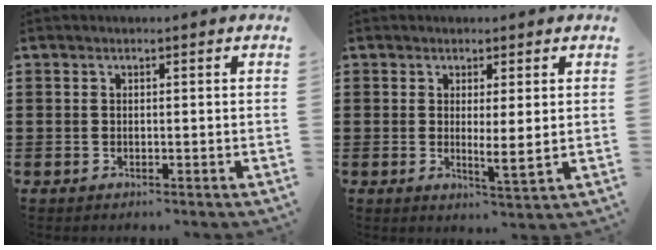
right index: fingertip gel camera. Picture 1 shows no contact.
{"total": 2.6, "force": [0.7, 0.1, 2.5], "torque": [-0.042, -0.007, 0.011]}